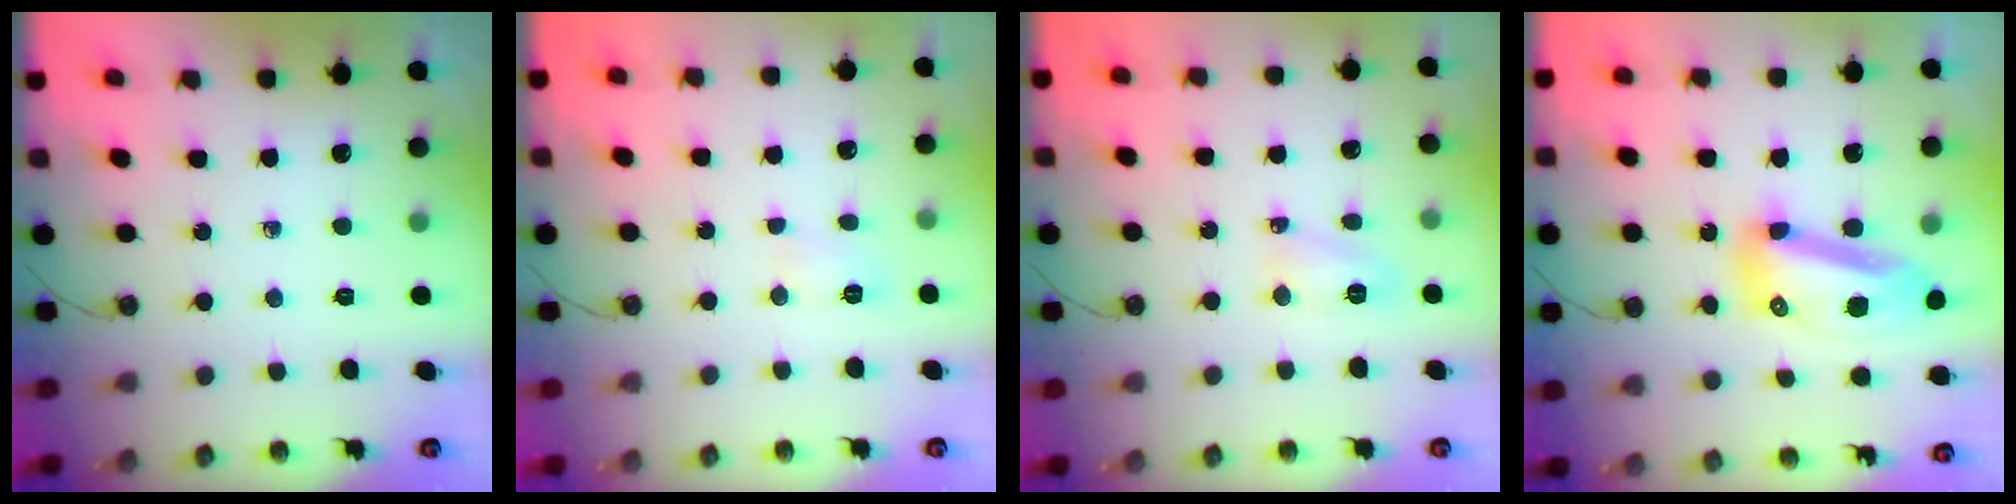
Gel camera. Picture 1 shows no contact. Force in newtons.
{"total": 4.2, "press": 4.2, "slide": 0.4}
{"total": 5.5, "press": 5.5, "slide": 0.5}
{"total": 13.1, "press": 13.0, "slide": 1.5}